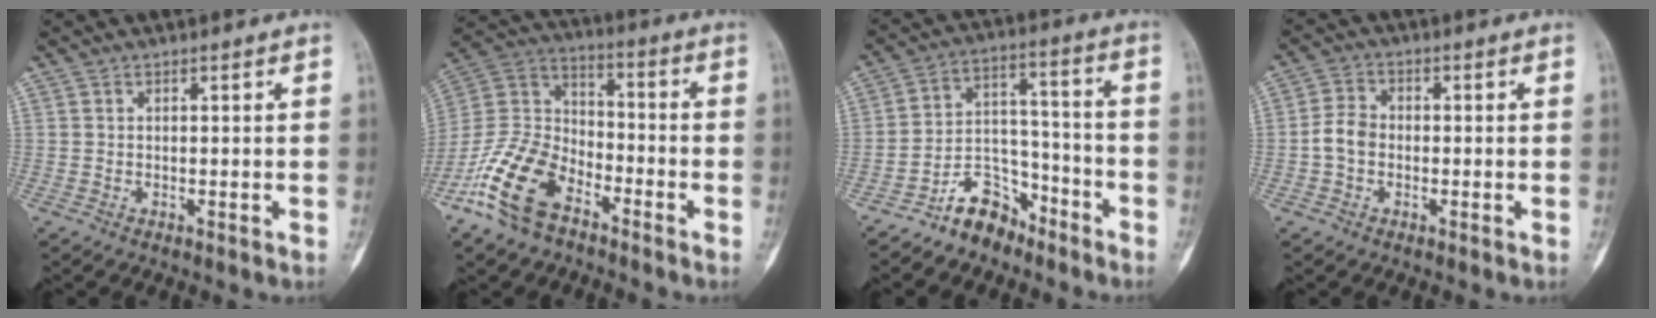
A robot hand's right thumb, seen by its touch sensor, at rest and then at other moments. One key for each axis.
{"total": 15.7, "fx": -9.4, "fy": 8.6, "fz": 9.1, "tx": -0.178, "ty": 0.059, "tz": -0.191}
{"total": 9.8, "fx": -7.6, "fy": 5.4, "fz": 3.1, "tx": -0.024, "ty": 0.091, "tz": -0.143}
{"total": 4.6, "fx": -0.9, "fy": 3.5, "fz": 2.8, "tx": -0.050, "ty": 0.015, "tz": -0.025}